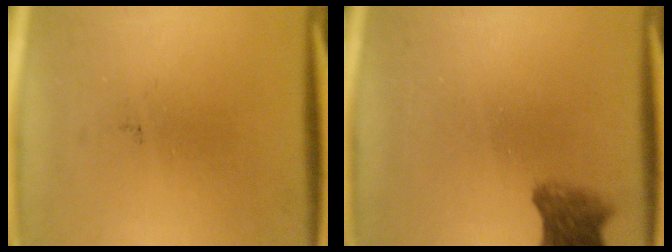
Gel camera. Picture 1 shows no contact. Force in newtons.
{"total": 4.6}